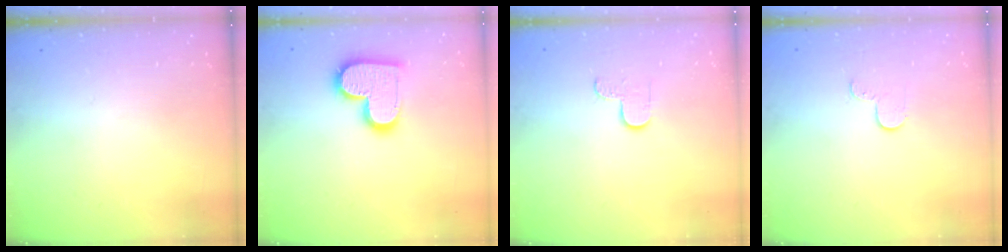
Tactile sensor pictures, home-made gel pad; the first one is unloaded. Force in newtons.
{"total": 14.0, "press": 13.9, "slide": 0.5}
{"total": 2.9, "press": 2.9, "slide": 0.3}
{"total": 3.7, "press": 3.6, "slide": 0.3}